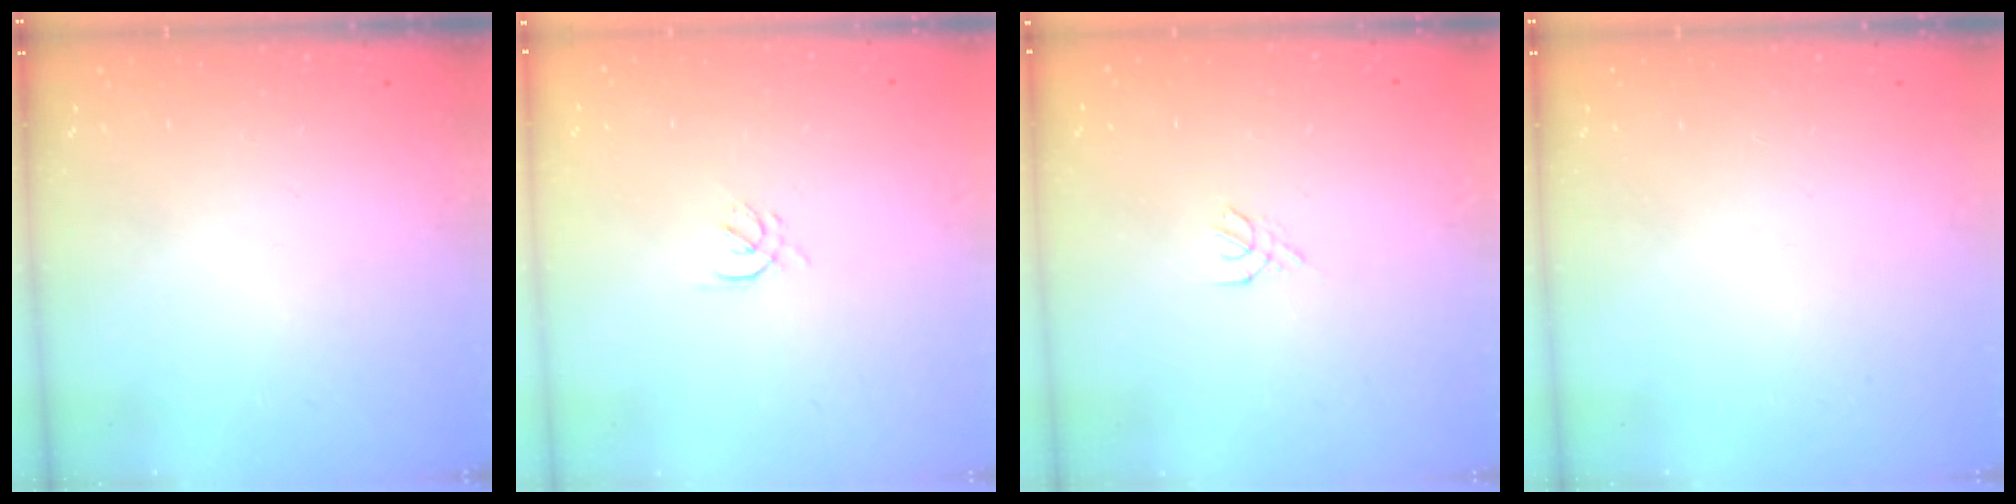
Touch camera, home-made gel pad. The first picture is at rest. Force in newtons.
{"total": 1.7, "press": 1.6, "slide": 0.6}
{"total": 1.8, "press": 1.7, "slide": 0.5}
{"total": 0.0}